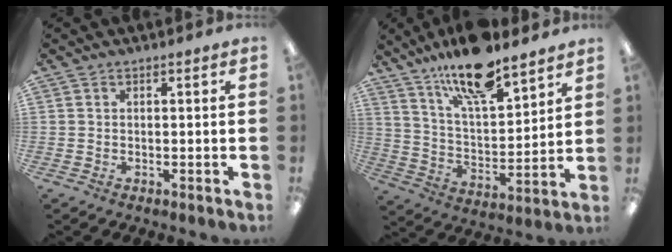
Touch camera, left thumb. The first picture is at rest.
{"total": 16.0, "force": [13.1, 4.3, 8.1], "torque": [-0.147, -0.078, 0.224]}